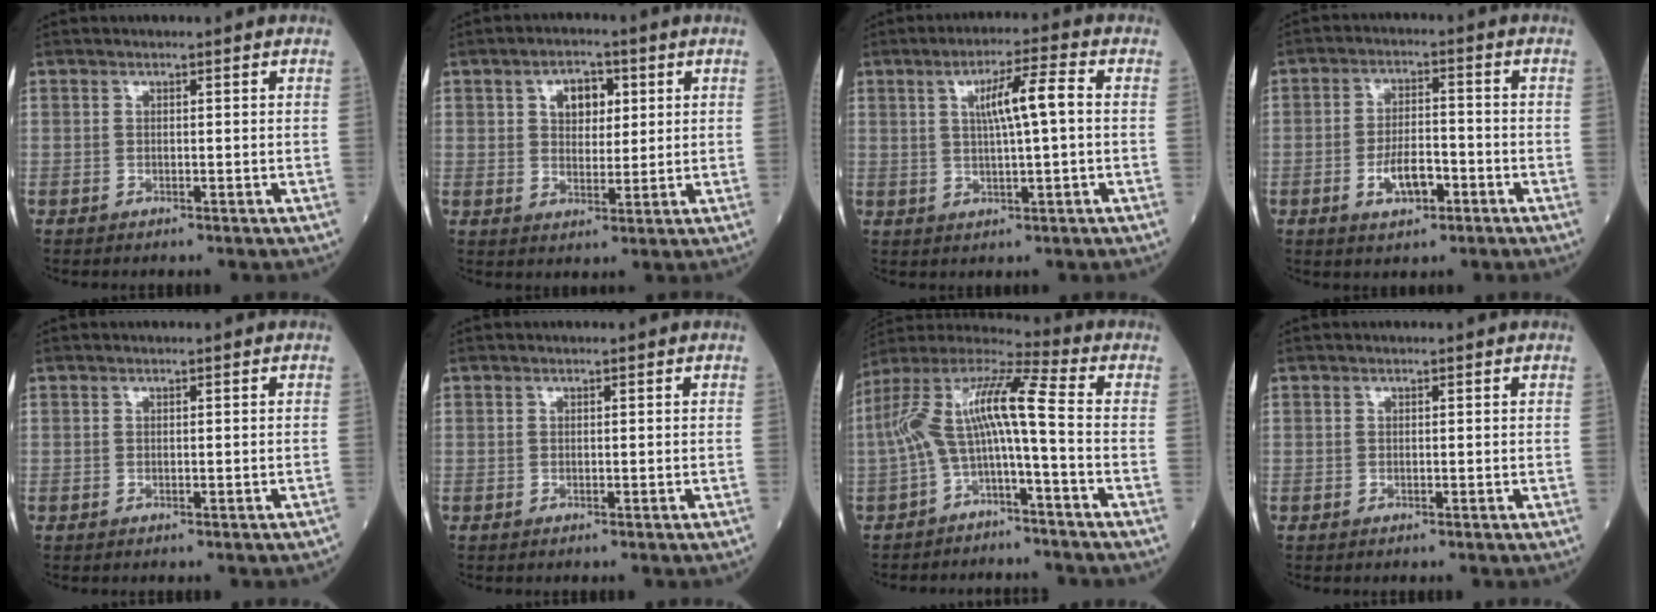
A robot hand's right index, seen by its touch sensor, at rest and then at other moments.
{"total": 3.9, "force": [1.5, 2.7, 2.4], "torque": [-0.030, 0.006, 0.025]}
{"total": 6.9, "force": [1.2, 0.3, 6.8], "torque": [-0.115, 0.009, 0.020]}
{"total": 6.1, "force": [-2.5, 2.5, 4.9], "torque": [-0.090, 0.003, -0.041]}
{"total": 0.9, "force": [-0.7, 0.2, 0.5], "torque": [-0.005, 0.000, -0.006]}
{"total": 0.0}
{"total": 11.0, "force": [-1.9, 1.0, 10.8], "torque": [-0.211, 0.046, -0.040]}
{"total": 0.0}